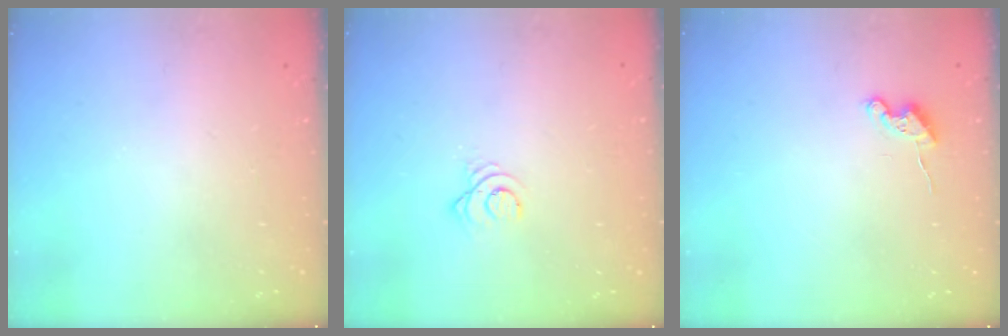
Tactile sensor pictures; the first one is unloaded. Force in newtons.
{"total": 2.2, "press": 2.2, "slide": 0.3}
{"total": 5.1, "press": 5.1, "slide": 0.6}